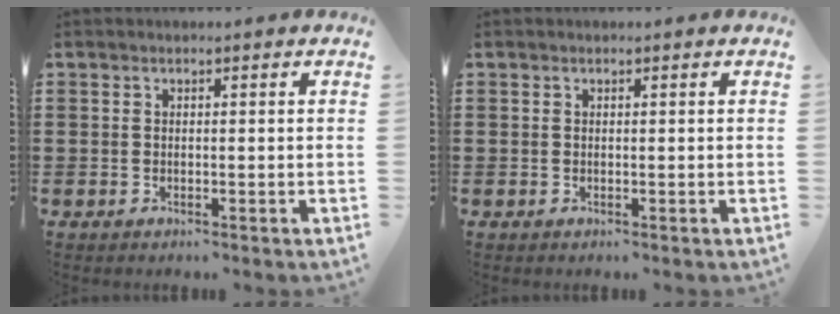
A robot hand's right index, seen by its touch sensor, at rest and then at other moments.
{"total": 0.0}